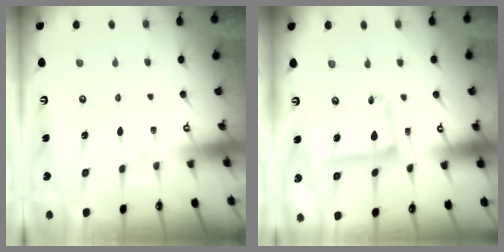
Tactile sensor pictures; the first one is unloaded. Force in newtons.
{"total": 10.2, "press": 10.2, "slide": 0.8}